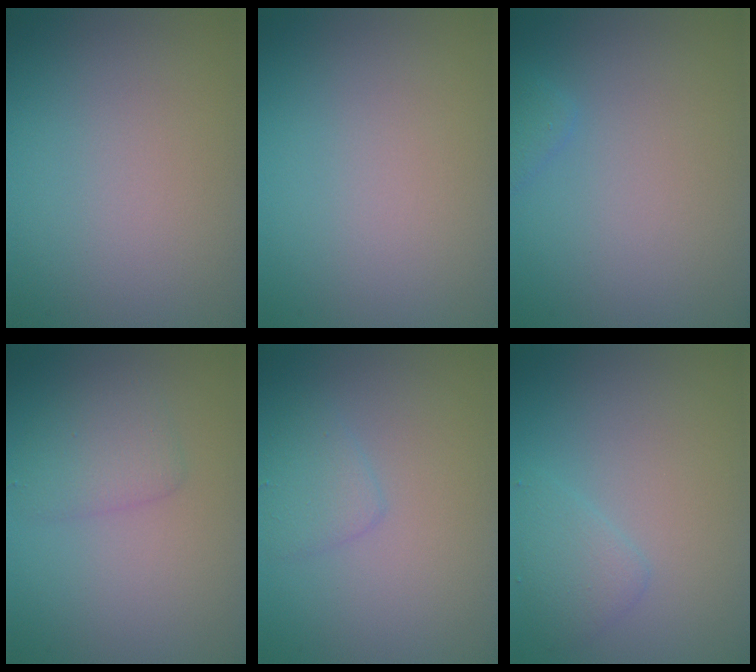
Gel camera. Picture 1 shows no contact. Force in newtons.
{"total": 0.0}
{"total": 1.6, "press": 1.6, "slide": 0.2}
{"total": 2.0, "press": 2.0, "slide": 0.1}
{"total": 1.7, "press": 1.7, "slide": 0.0}
{"total": 1.7, "press": 1.7, "slide": 0.0}